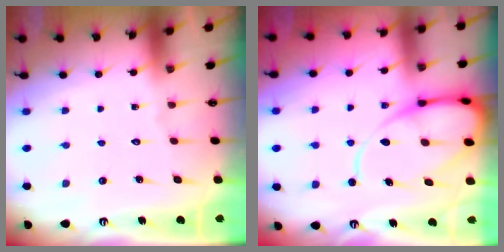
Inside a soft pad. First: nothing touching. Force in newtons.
{"total": 12.5, "press": 12.4, "slide": 1.3}